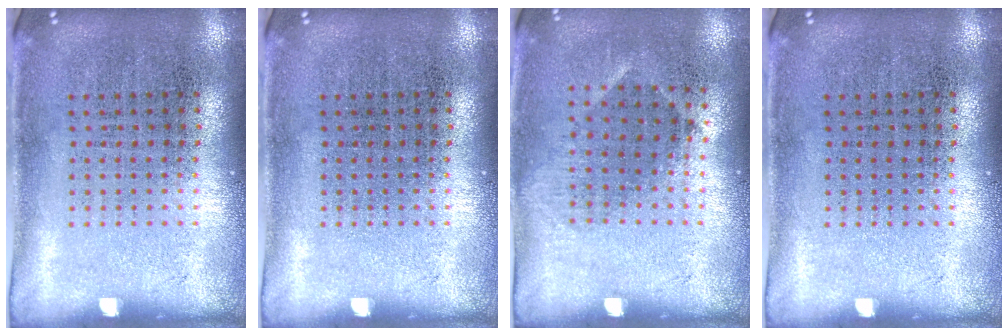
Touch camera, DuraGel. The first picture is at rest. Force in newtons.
{"total": 0.0}
{"total": 0.9, "press": 0.7, "slide": 0.6}
{"total": 0.0}